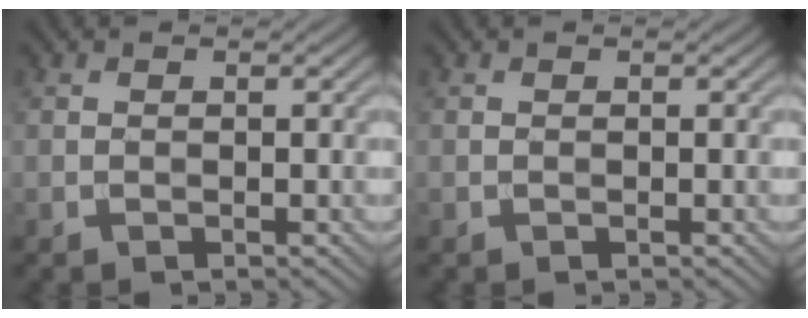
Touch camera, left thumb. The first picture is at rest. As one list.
[{"total": 0.0}]